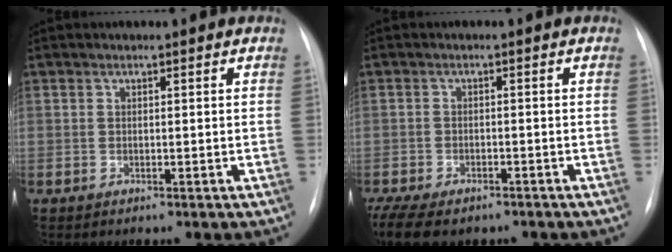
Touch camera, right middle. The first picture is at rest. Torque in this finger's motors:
{"motor_torque": [0.78, -0.82, 0.12, 0.05]}